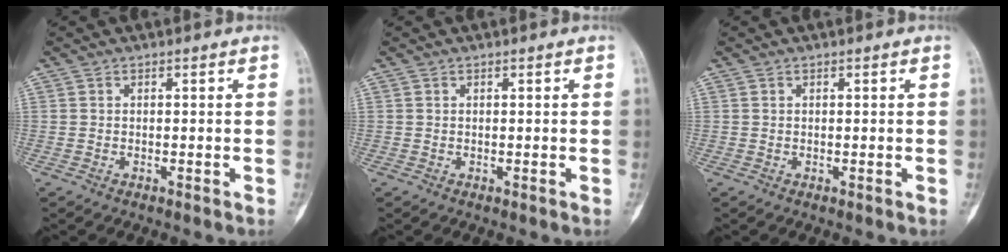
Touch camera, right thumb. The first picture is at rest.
{"total": 0.0}
{"total": 0.0}